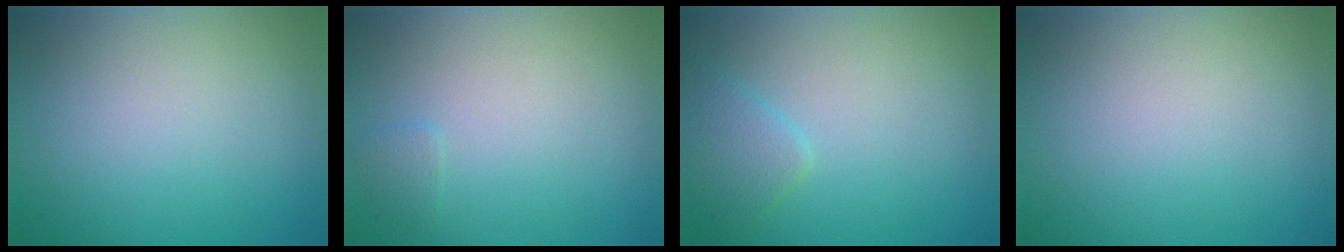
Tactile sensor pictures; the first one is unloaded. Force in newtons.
{"total": 0.7, "press": 0.7, "slide": 0.1}
{"total": 2.4, "press": 2.4, "slide": 0.1}
{"total": 0.0}